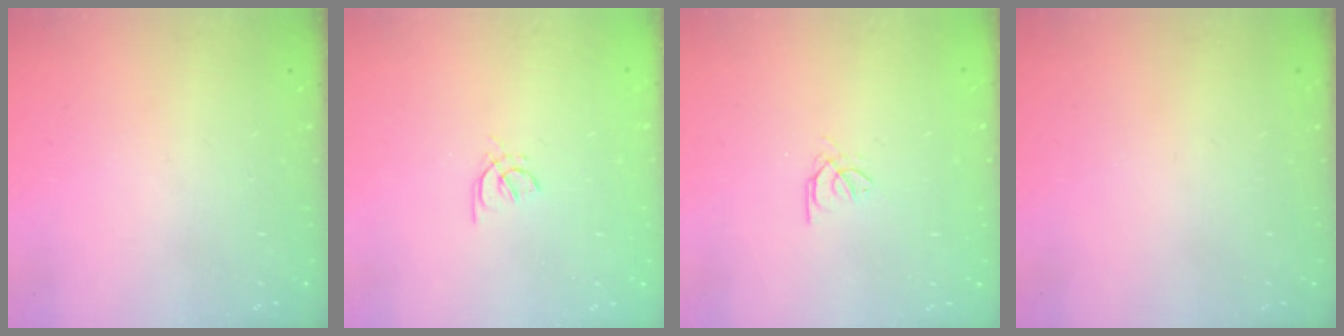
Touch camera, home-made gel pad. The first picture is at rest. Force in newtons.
{"total": 2.0, "press": 1.9, "slide": 0.5}
{"total": 0.9, "press": 0.8, "slide": 0.4}
{"total": 0.0}